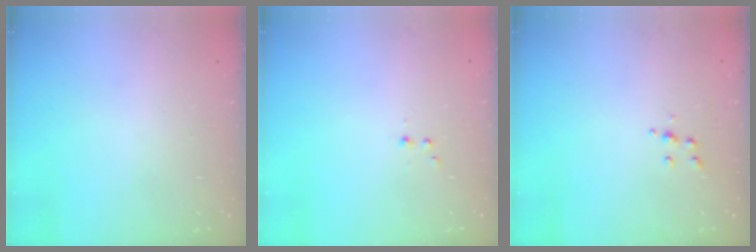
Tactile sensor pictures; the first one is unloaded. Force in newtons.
{"total": 2.2, "press": 1.9, "slide": 1.0}
{"total": 3.6, "press": 3.6, "slide": 0.3}